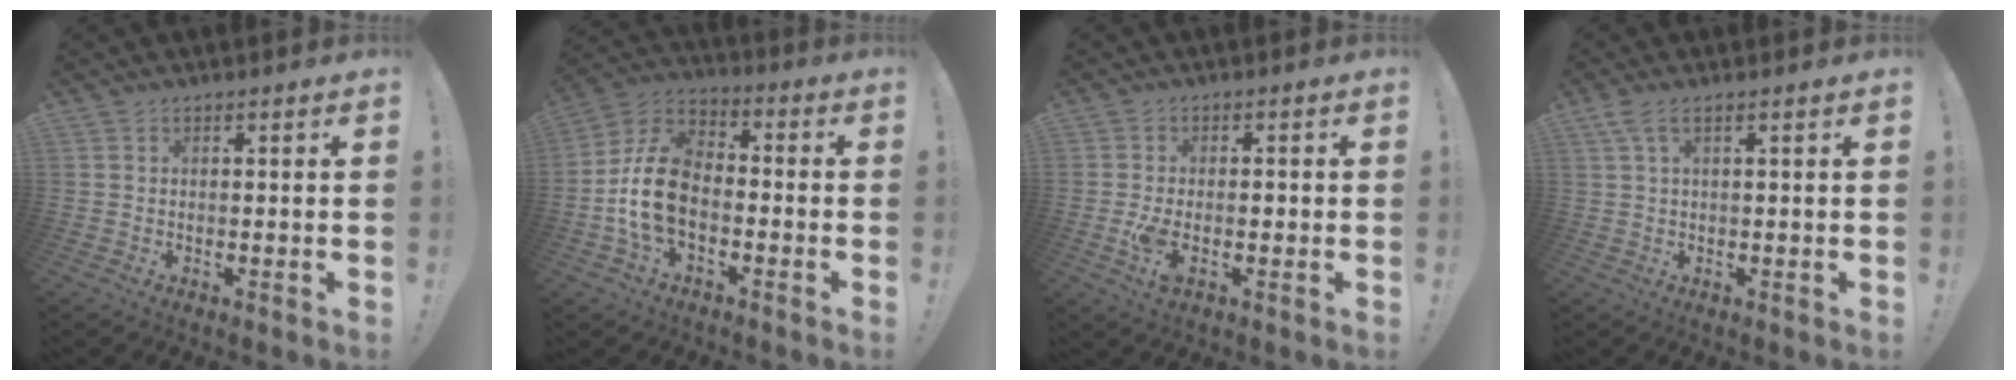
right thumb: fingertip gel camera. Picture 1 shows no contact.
{"total": 14.0, "force": [-3.9, 9.4, 9.7], "torque": [-0.198, 0.037, -0.064]}
{"total": 5.1, "force": [-1.4, 2.7, 4.1], "torque": [-0.077, -0.001, -0.027]}
{"total": 3.0, "force": [1.5, 0.6, 2.6], "torque": [-0.052, -0.004, 0.026]}